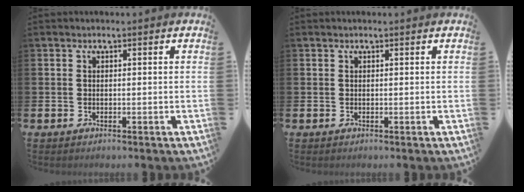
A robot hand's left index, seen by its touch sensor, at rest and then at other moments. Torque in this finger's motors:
{"motor_torque": [0.18, -0.31, 0.04, 0.01]}